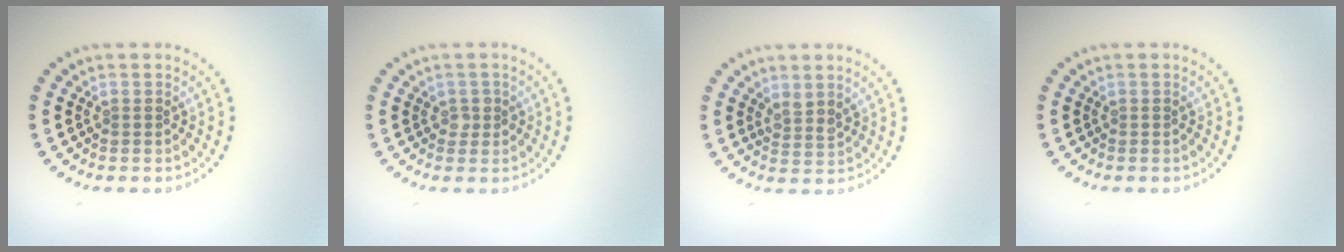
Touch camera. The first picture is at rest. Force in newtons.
{"total": 1.0, "press": 1.0, "slide": 0.2}
{"total": 1.4, "press": 1.1, "slide": 0.9}
{"total": 0.0}